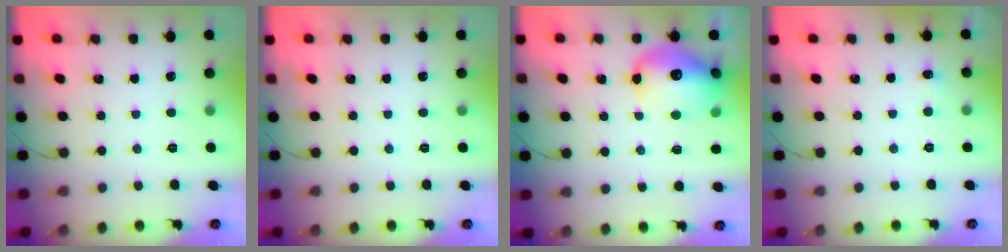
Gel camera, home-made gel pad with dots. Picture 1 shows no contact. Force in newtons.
{"total": 0.0}
{"total": 15.7, "press": 15.2, "slide": 3.8}
{"total": 3.3, "press": 3.1, "slide": 0.9}